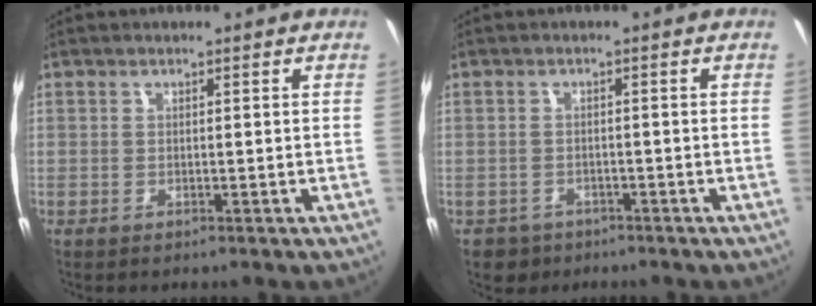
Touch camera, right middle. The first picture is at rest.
{"total": 3.7, "force": [-2.2, 2.9, 0.8], "torque": [-0.028, -0.001, -0.028]}